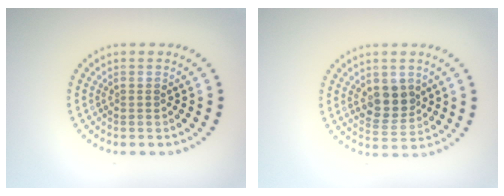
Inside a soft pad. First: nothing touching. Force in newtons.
{"total": 3.4, "press": 3.3, "slide": 0.9}